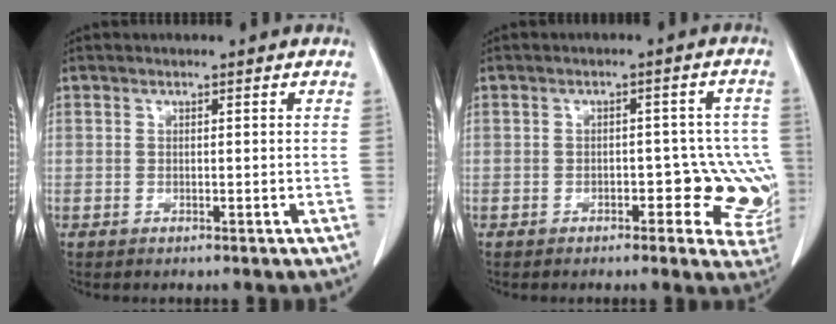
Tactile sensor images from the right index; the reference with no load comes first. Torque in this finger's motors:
{"motor_torque": [0.14, 0.06, 0.09, 0.00]}